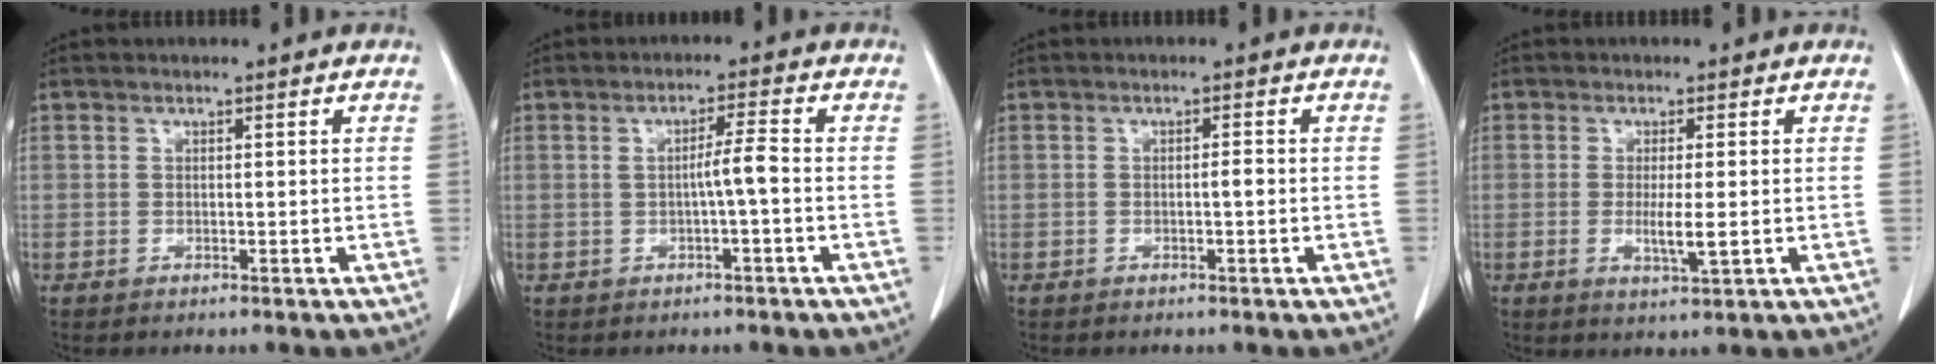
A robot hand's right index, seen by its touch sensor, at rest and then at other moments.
{"total": 3.2, "force": [-0.4, -0.3, 3.1], "torque": [-0.050, 0.002, -0.008]}
{"total": 1.0, "force": [-0.2, 0.0, 1.0], "torque": [-0.015, 0.001, -0.004]}
{"total": 3.7, "force": [-0.5, 0.3, 3.6], "torque": [-0.067, -0.008, -0.006]}